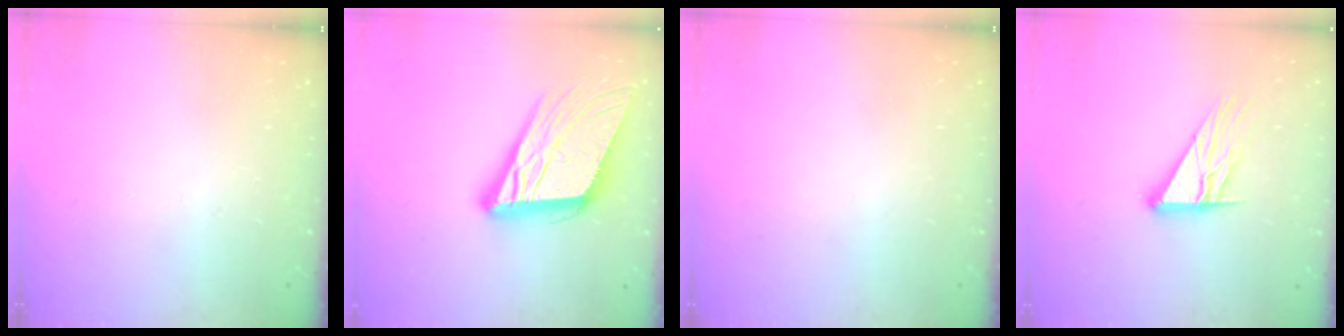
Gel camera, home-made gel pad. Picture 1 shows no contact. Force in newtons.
{"total": 18.8, "press": 18.5, "slide": 3.5}
{"total": 0.0}
{"total": 11.7, "press": 11.7, "slide": 0.9}